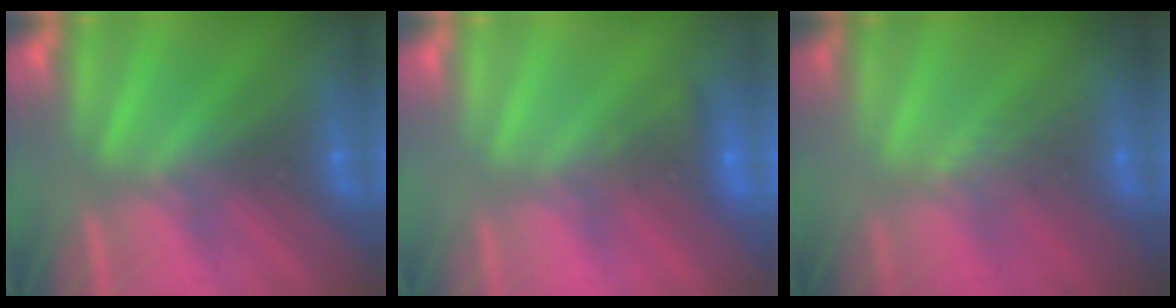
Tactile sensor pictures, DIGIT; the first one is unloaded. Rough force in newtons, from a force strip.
{"total": 2.4}
{"total": 2.7}